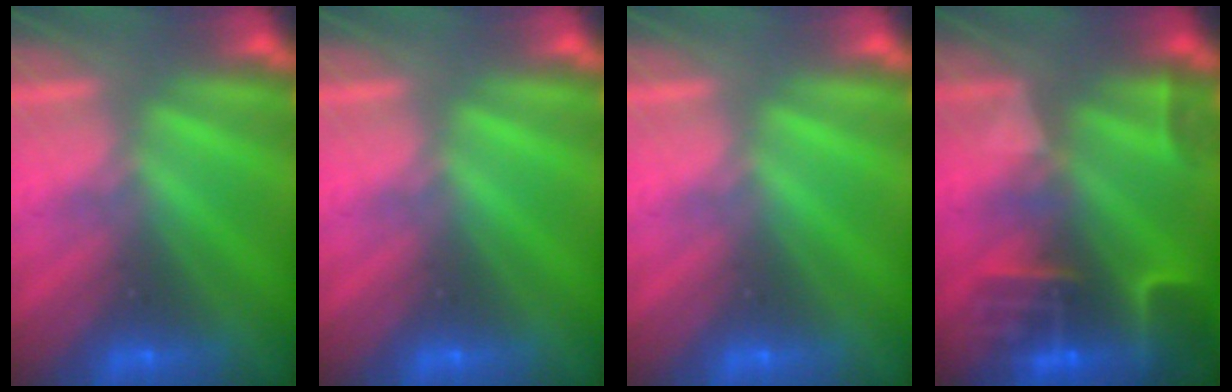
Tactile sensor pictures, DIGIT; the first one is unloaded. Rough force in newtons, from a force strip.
{"total": 0.0}
{"total": 0.0}
{"total": 6.8}